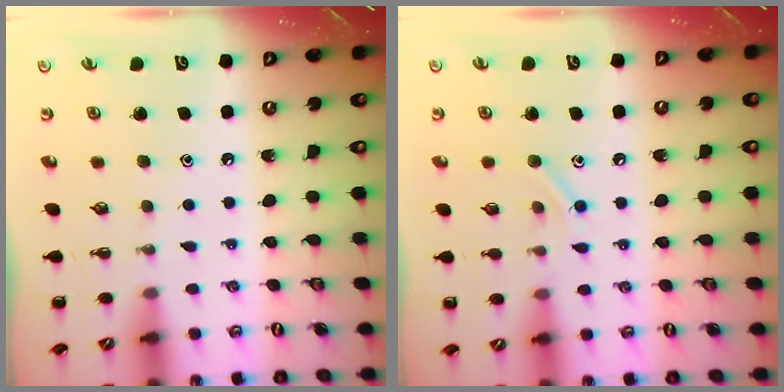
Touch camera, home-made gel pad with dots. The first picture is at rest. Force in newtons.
{"total": 7.8, "press": 7.7, "slide": 1.5}